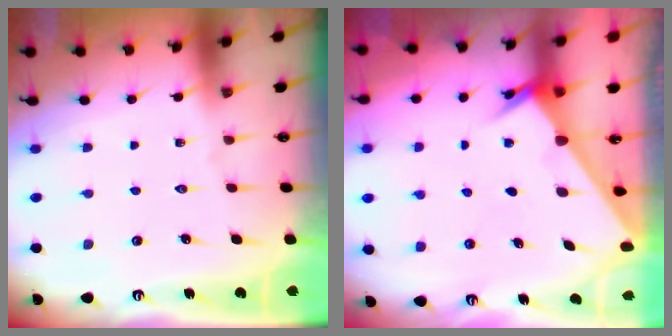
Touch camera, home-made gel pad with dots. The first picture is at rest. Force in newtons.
{"total": 2.5, "press": 2.5, "slide": 0.2}